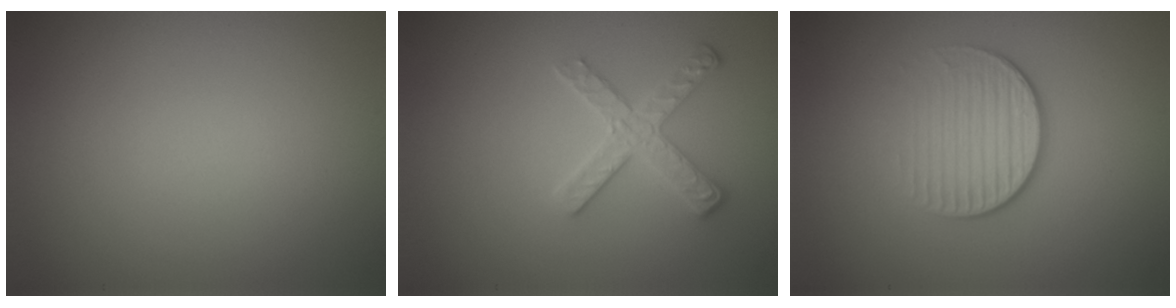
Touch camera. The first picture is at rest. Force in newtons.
{"total": 2.7, "press": 2.6, "slide": 0.5}
{"total": 3.9, "press": 2.7, "slide": 2.8}